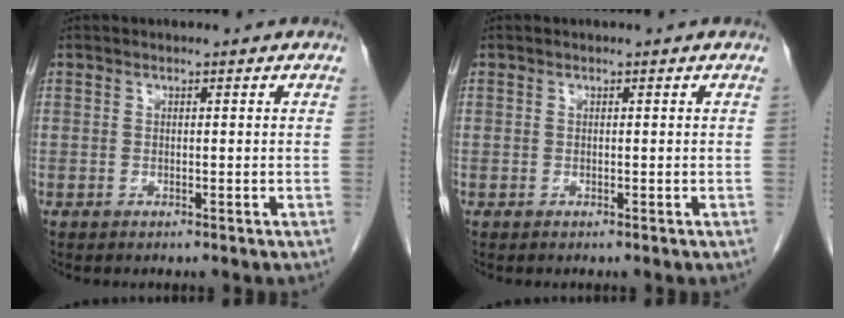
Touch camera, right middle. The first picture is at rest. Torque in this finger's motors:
{"motor_torque": [0.22, -0.04, -0.03, 0.00]}